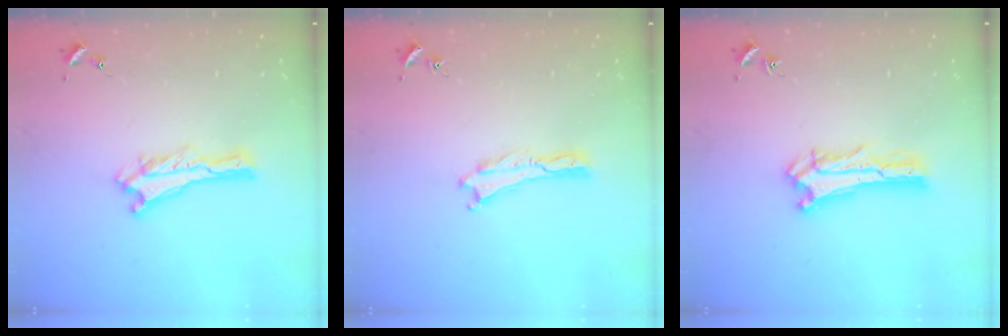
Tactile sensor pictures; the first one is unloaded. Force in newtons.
{"total": 0.0}
{"total": 1.4, "press": 1.4, "slide": 0.2}